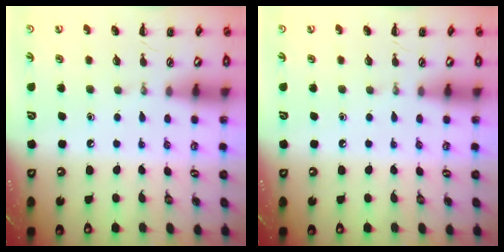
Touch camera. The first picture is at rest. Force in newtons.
{"total": 0.0}